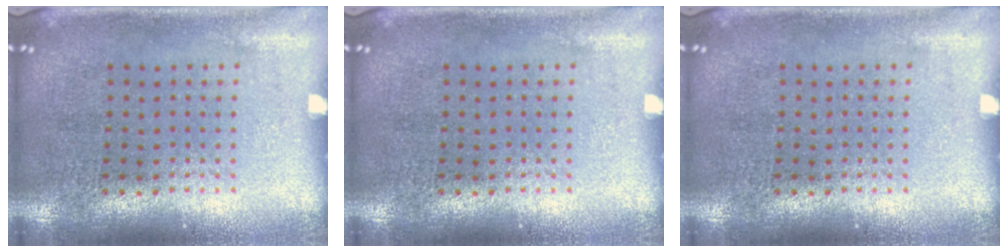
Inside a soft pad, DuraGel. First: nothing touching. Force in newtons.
{"total": 0.0}
{"total": 0.0}